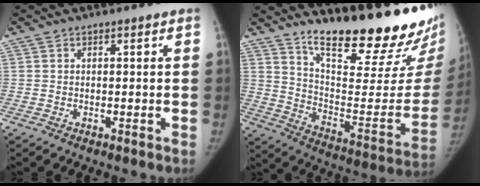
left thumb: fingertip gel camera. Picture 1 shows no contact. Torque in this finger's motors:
{"motor_torque": [0.87, 0.92, 1.35, -1.42, 0.25]}